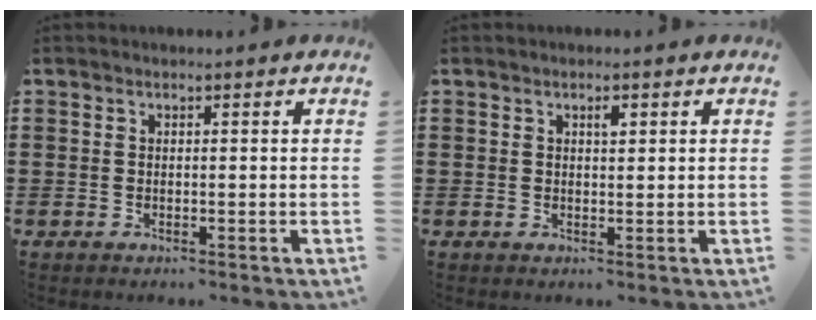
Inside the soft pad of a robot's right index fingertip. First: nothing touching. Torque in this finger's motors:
{"motor_torque": [0.02, -0.01, 0.00, 0.02]}